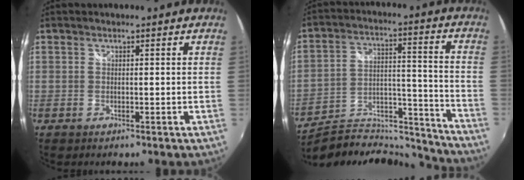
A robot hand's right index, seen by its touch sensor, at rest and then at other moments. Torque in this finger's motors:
{"motor_torque": [-0.21, -0.02, -0.49, -0.08]}